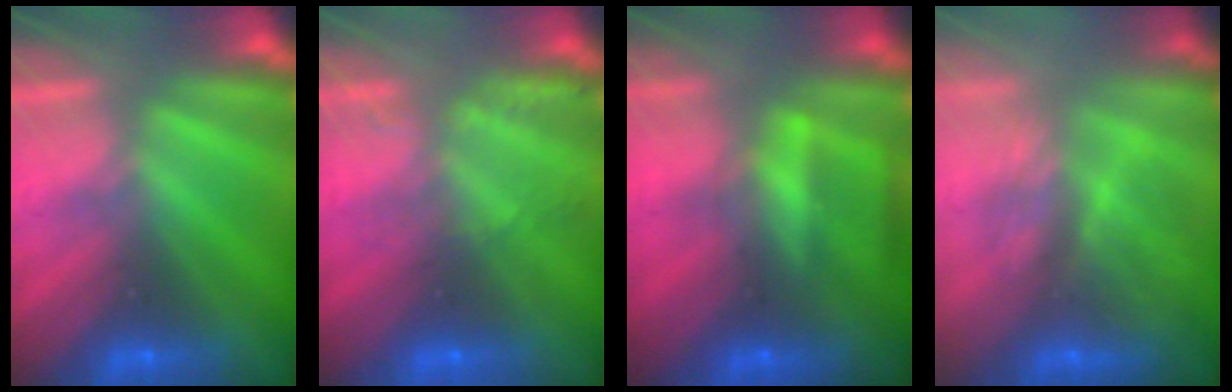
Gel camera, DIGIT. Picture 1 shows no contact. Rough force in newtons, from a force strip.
{"total": 2.2}
{"total": 6.9}
{"total": 10.8}